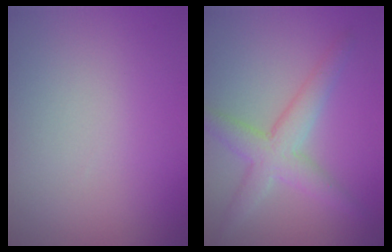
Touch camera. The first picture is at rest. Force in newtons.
{"total": 4.1, "press": 4.1, "slide": 0.1}